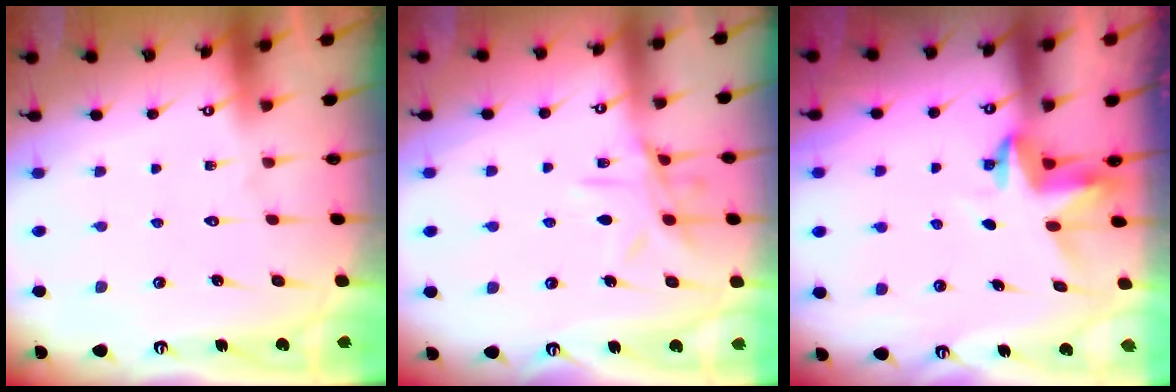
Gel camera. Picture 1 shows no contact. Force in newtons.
{"total": 10.1, "press": 10.1, "slide": 0.8}
{"total": 3.8, "press": 3.8, "slide": 0.4}